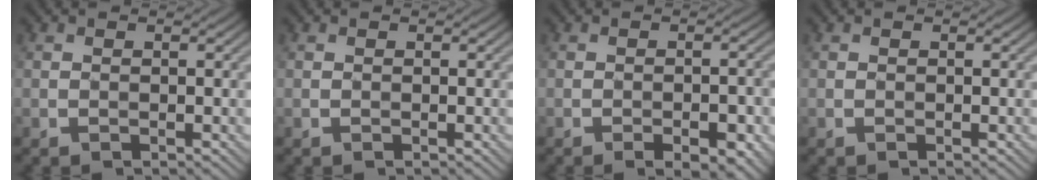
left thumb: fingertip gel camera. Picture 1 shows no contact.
{"total": 0.0}
{"total": 4.2, "force": [-2.5, 1.2, 3.2], "torque": [-0.053, 0.011, -0.028]}
{"total": 0.0}